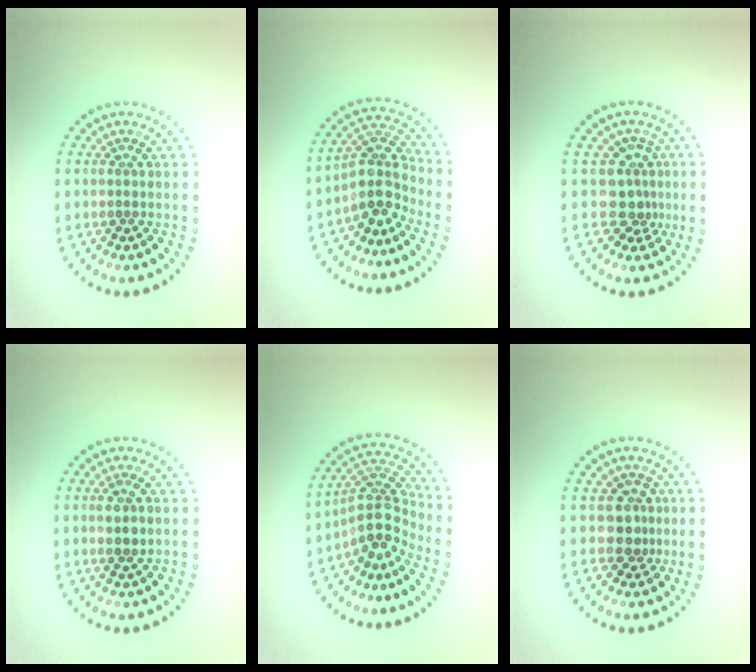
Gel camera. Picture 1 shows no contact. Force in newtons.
{"total": 4.0, "press": 3.1, "slide": 2.5}
{"total": 3.1, "press": 2.2, "slide": 2.1}
{"total": 1.5, "press": 1.5, "slide": 0.5}
{"total": 4.1, "press": 3.1, "slide": 2.7}
{"total": 2.4, "press": 2.1, "slide": 1.2}